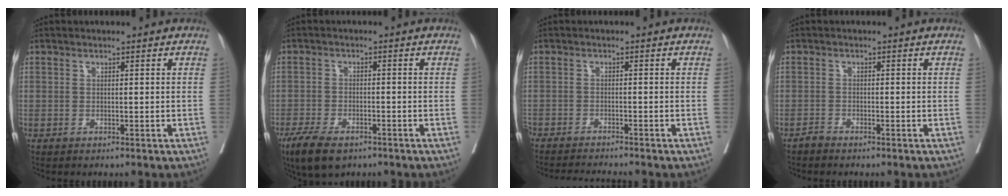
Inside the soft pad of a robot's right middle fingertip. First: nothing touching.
{"total": 8.0, "force": [-5.6, 3.1, 4.8], "torque": [-0.089, -0.013, -0.094]}
{"total": 7.0, "force": [-6.7, -0.2, 2.2], "torque": [-0.022, -0.016, -0.105]}
{"total": 0.9, "force": [-0.9, 0.1, 0.0], "torque": [-0.001, 0.001, -0.017]}